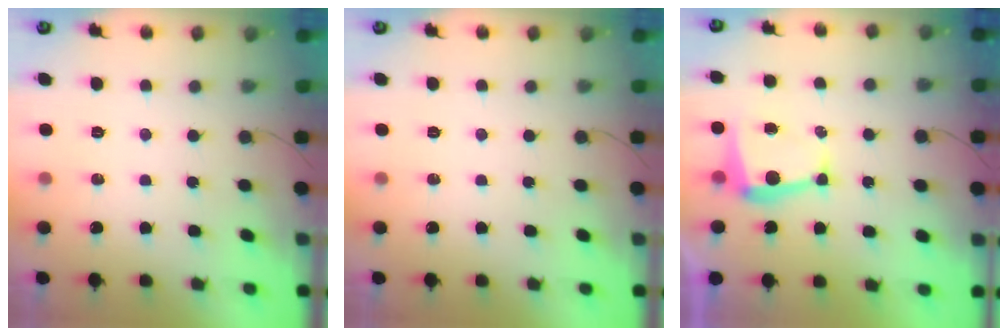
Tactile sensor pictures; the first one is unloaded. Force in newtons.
{"total": 0.0}
{"total": 5.6, "press": 5.6, "slide": 0.6}